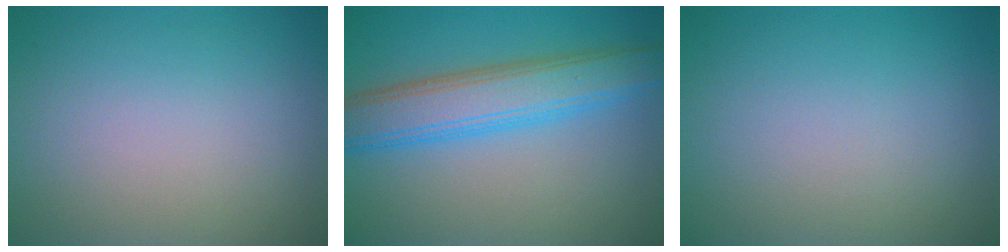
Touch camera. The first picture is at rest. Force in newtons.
{"total": 6.4, "press": 6.4, "slide": 0.2}
{"total": 0.0}